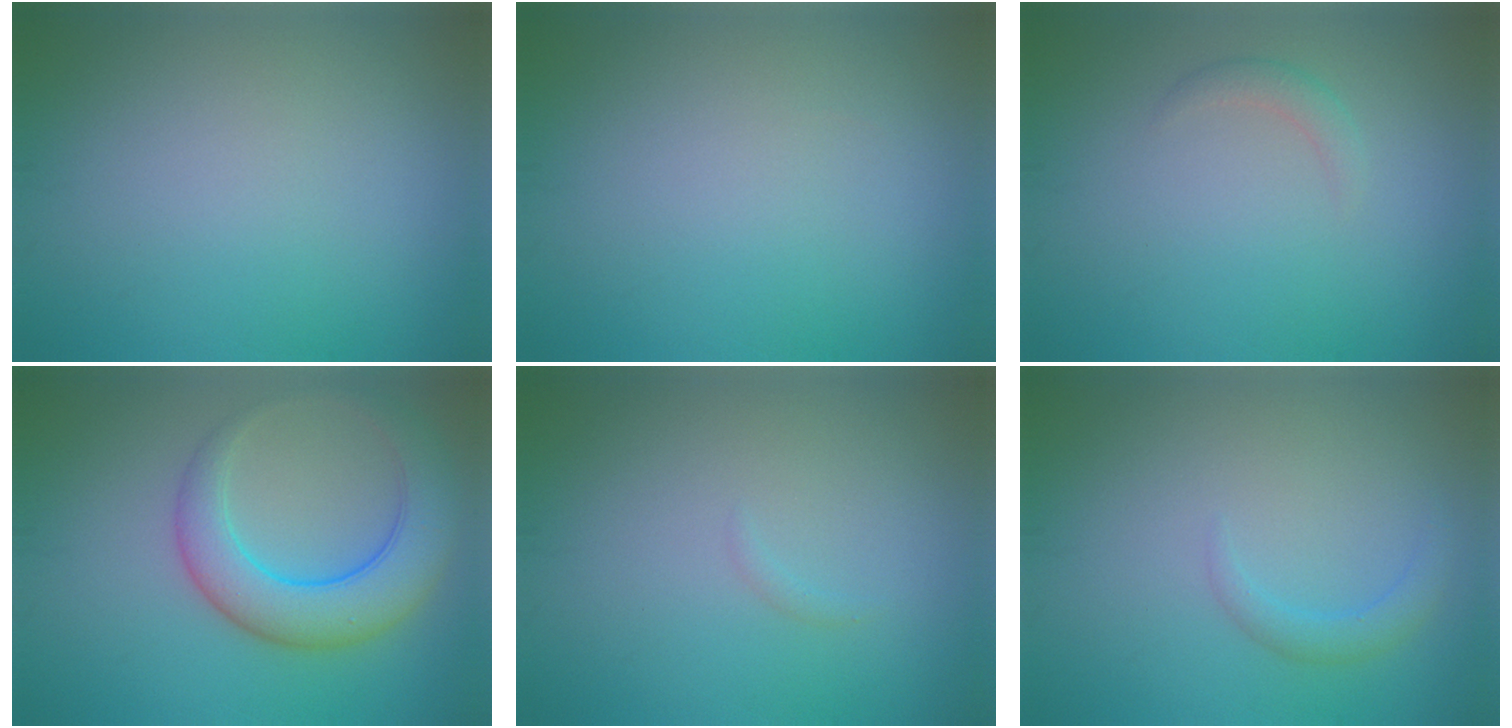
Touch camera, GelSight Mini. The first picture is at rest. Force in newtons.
{"total": 0.0}
{"total": 1.2, "press": 1.2, "slide": 0.1}
{"total": 6.5, "press": 6.5, "slide": 0.5}
{"total": 0.5, "press": 0.5, "slide": 0.1}
{"total": 1.7, "press": 1.7, "slide": 0.2}